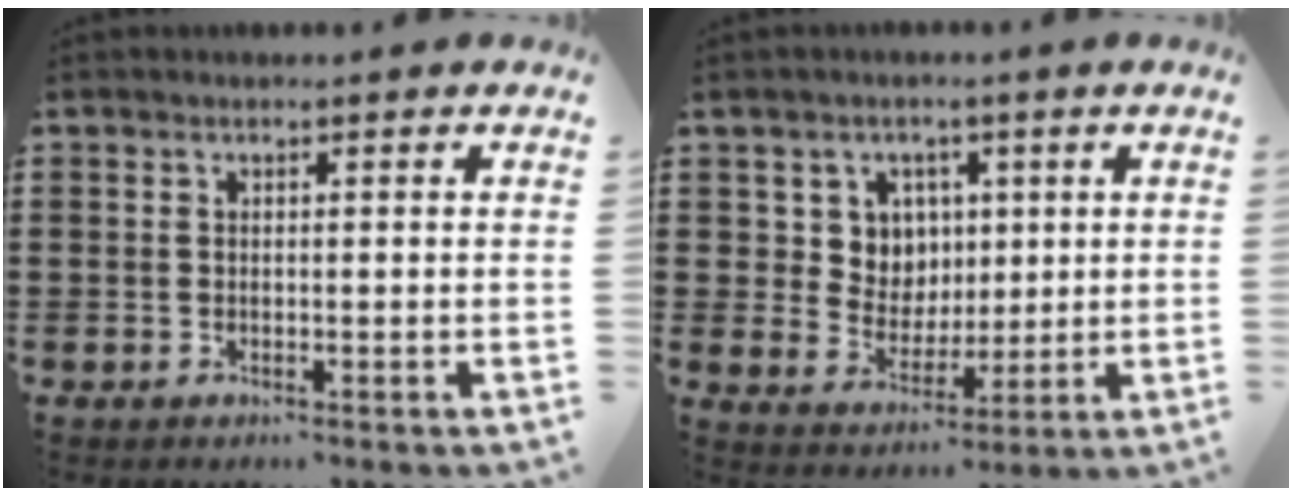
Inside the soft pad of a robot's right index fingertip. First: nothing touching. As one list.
[{"total": 5.9, "force": [2.3, 5.3, 1.1], "torque": [-0.043, 0.009, 0.041]}]